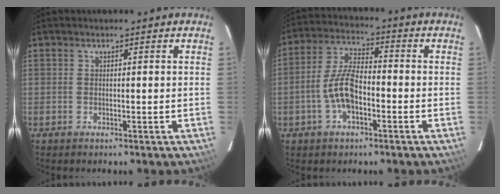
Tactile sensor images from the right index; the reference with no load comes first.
{"total": 8.6, "force": [-2.8, 3.8, 7.2], "torque": [-0.151, 0.011, -0.052]}